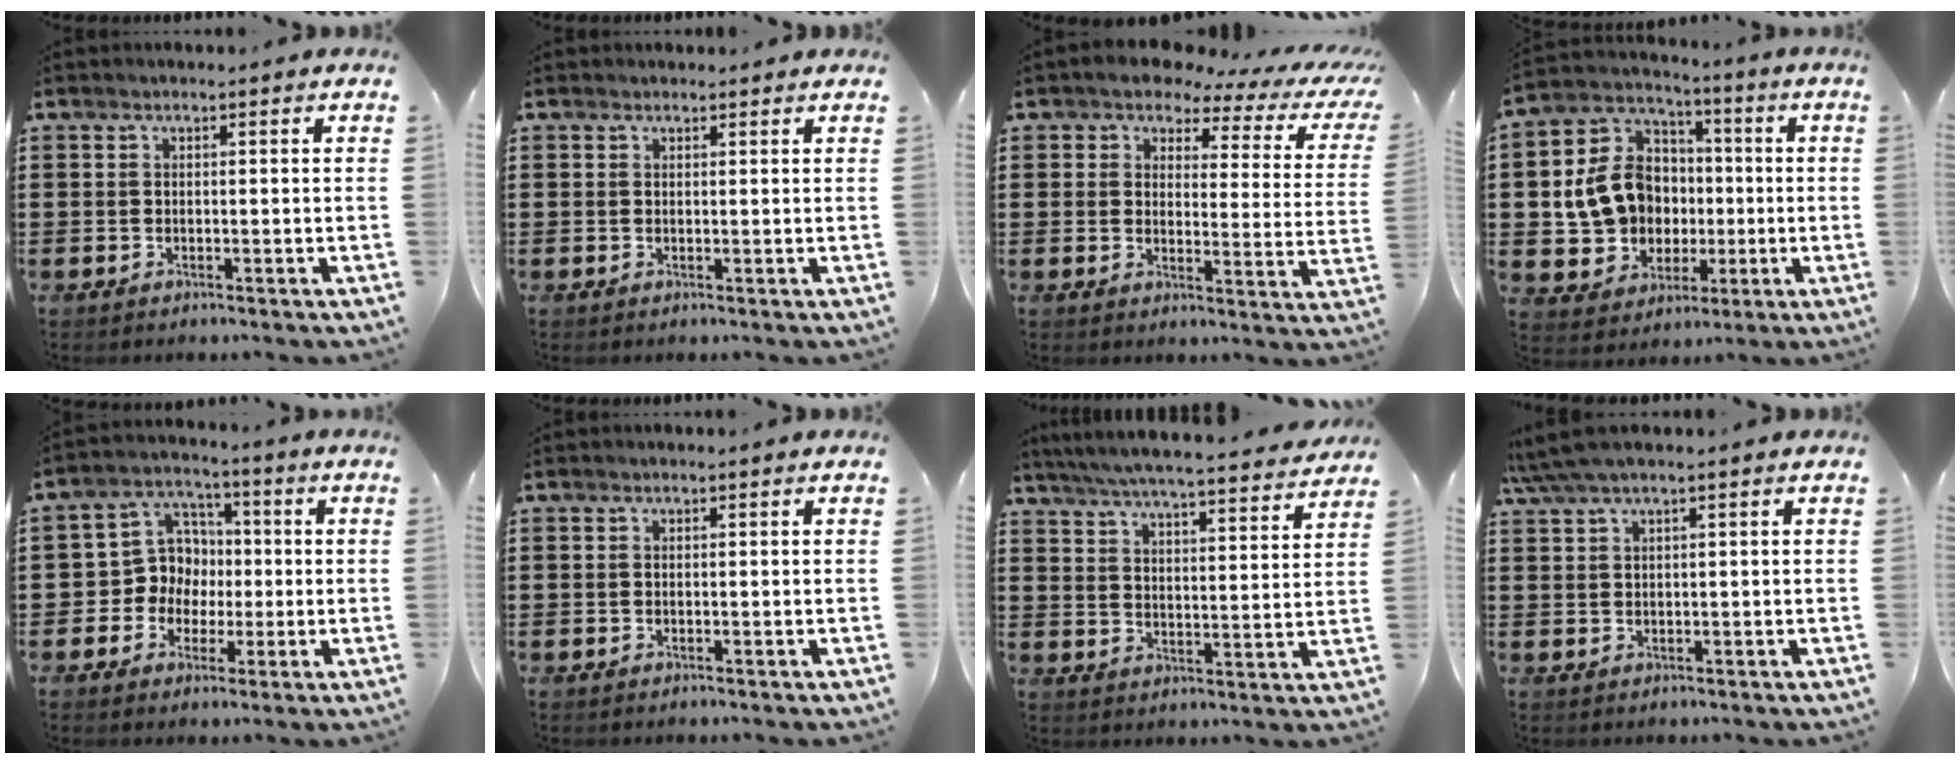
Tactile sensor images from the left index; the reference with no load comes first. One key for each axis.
{"total": 0.7, "fx": 0.7, "fy": 0.3, "fz": 0.1, "tx": -0.003, "ty": 0.001, "tz": 0.014}
{"total": 4.2, "fx": 3.2, "fy": 1.8, "fz": 2.0, "tx": -0.053, "ty": -0.014, "tz": 0.049}
{"total": 11.1, "fx": 0.2, "fy": 9.9, "fz": 5.1, "tx": -0.145, "ty": 0.011, "tz": 0.011}
{"total": 7.4, "fx": -0.2, "fy": 7.3, "fz": 1.5, "tx": -0.066, "ty": 0.007, "tz": -0.003}
{"total": 0.0}
{"total": 5.6, "fx": 5.3, "fy": -0.6, "fz": 1.8, "tx": -0.058, "ty": -0.041, "tz": 0.088}
{"total": 2.4, "fx": 1.3, "fy": 0.2, "fz": 2.0, "tx": -0.047, "ty": -0.002, "tz": 0.021}